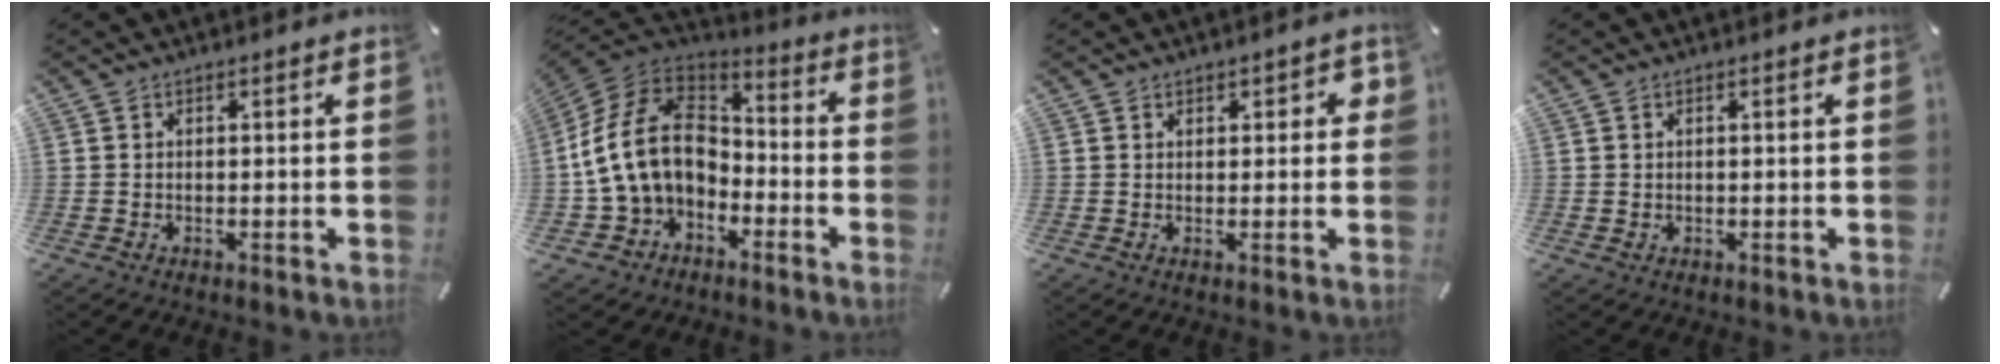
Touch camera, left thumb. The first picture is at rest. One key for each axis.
{"total": 17.3, "fx": -1.7, "fy": 13.5, "fz": 10.7, "tx": -0.228, "ty": 0.025, "tz": -0.027}
{"total": 1.4, "fx": 0.4, "fy": 1.2, "fz": 0.7, "tx": 0.002, "ty": 0.000, "tz": 0.003}
{"total": 0.5, "fx": 0.1, "fy": 0.5, "fz": 0.0, "tx": 0.000, "ty": 0.005, "tz": 0.001}